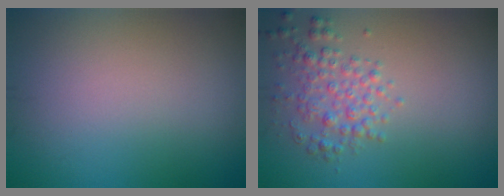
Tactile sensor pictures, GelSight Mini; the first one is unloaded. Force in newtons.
{"total": 2.7, "press": 2.7, "slide": 0.1}